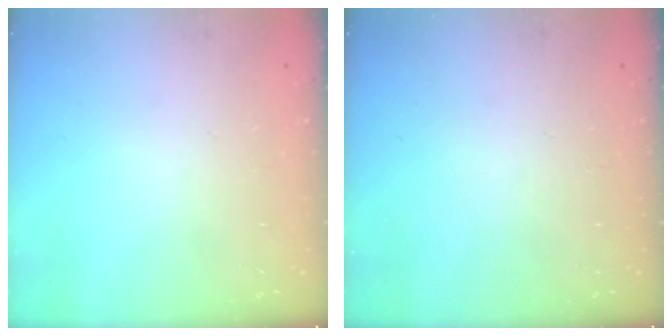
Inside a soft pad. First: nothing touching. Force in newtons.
{"total": 0.0}